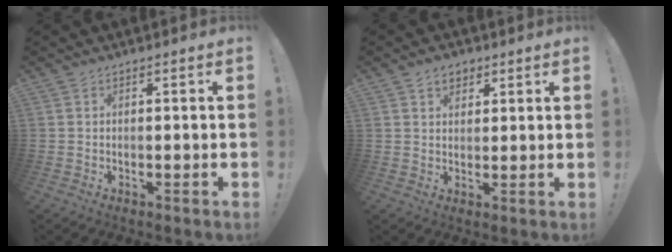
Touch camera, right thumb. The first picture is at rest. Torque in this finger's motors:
{"motor_torque": [0.01, 0.87, 0.39, 0.14, -0.04]}